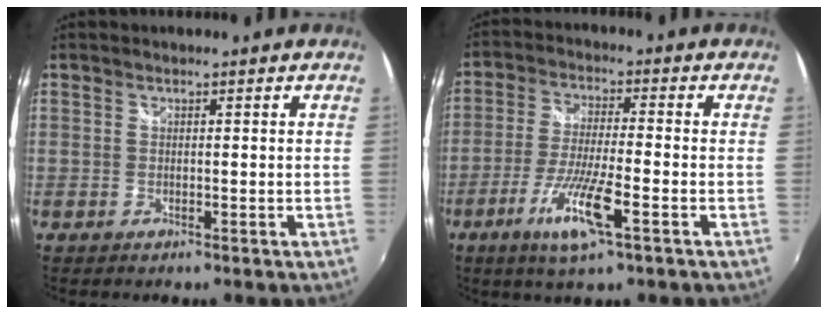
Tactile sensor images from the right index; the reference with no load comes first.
{"total": 10.3, "force": [-4.8, 1.0, 9.0], "torque": [-0.183, -0.016, -0.091]}